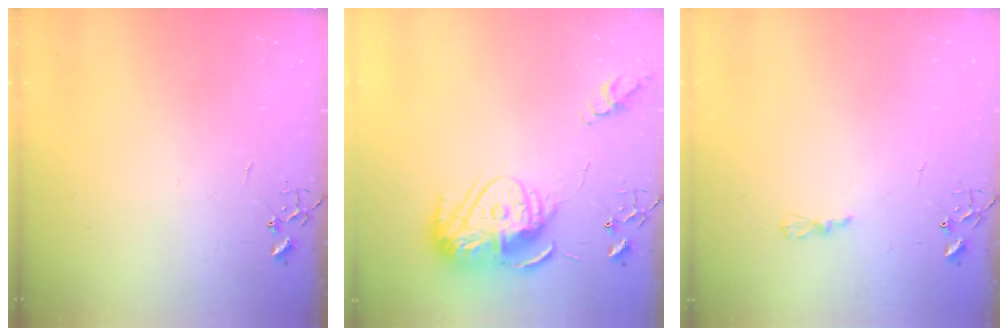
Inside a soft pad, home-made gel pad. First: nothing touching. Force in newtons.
{"total": 15.2, "press": 15.1, "slide": 1.4}
{"total": 2.9, "press": 2.9, "slide": 0.4}